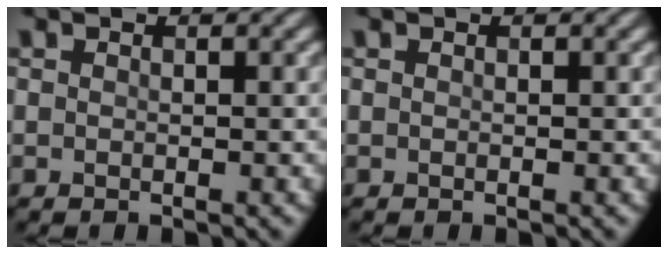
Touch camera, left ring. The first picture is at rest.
{"total": 0.0}